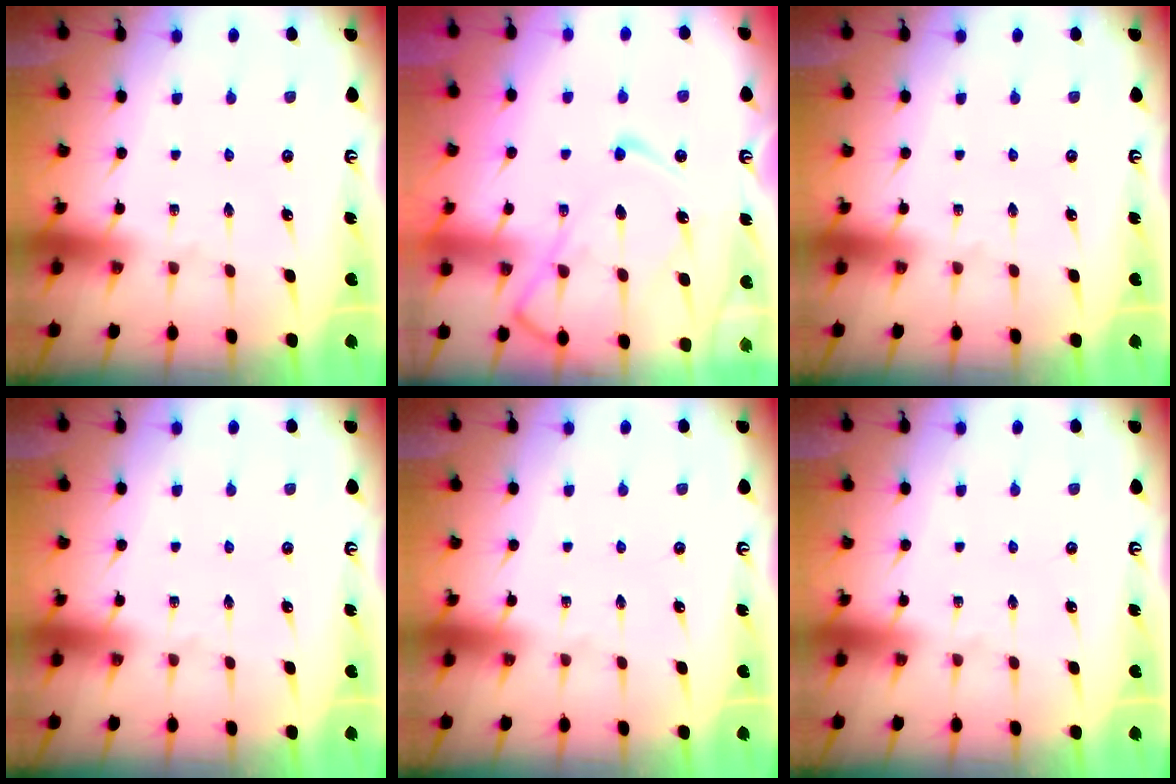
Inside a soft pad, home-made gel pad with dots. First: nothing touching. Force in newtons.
{"total": 12.9, "press": 12.8, "slide": 1.4}
{"total": 0.0}
{"total": 0.0}
{"total": 0.0}
{"total": 0.0}